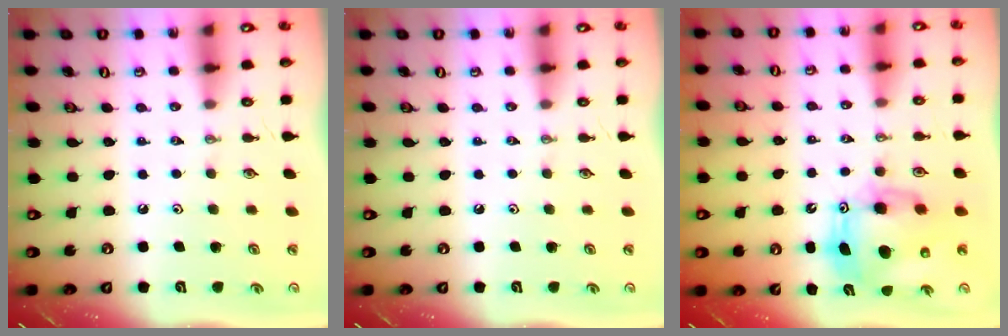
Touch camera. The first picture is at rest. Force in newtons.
{"total": 0.0}
{"total": 11.7, "press": 11.6, "slide": 1.3}